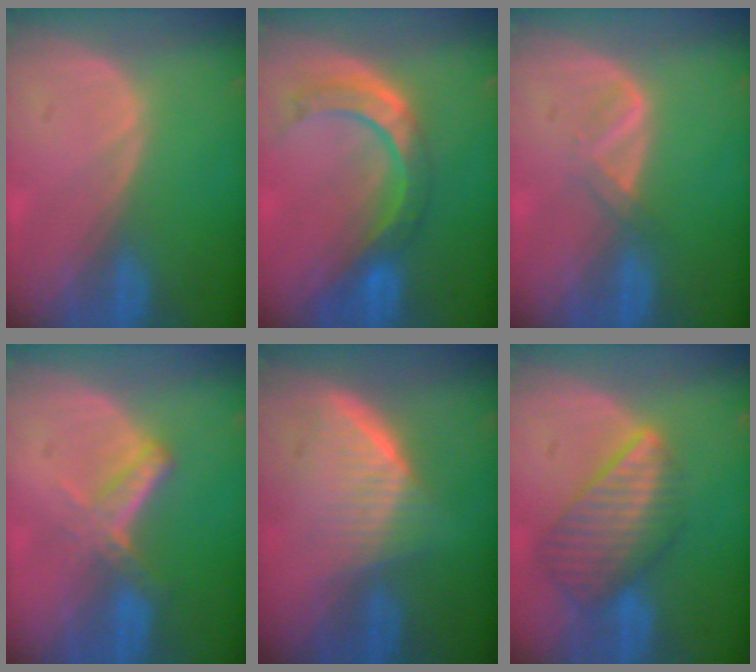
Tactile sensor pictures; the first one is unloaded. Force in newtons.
{"total": 8.5, "press": 7.2, "slide": 4.5}
{"total": 2.1, "press": 2.1, "slide": 0.2}
{"total": 5.6, "press": 4.7, "slide": 3.0}
{"total": 6.5, "press": 5.9, "slide": 2.7}
{"total": 8.6, "press": 7.5, "slide": 4.1}